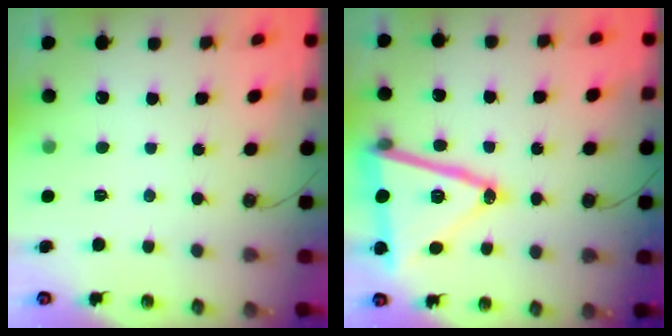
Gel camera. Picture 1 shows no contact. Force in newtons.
{"total": 21.2, "press": 20.9, "slide": 3.5}